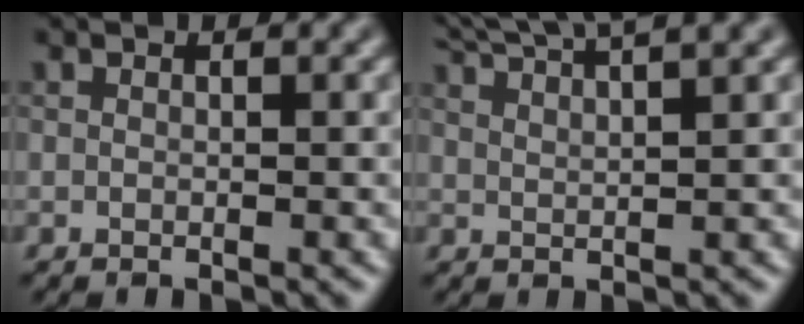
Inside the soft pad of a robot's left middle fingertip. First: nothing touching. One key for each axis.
{"total": 6.5, "fx": 5.4, "fy": 1.3, "fz": 3.4, "tx": -0.040, "ty": 0.030, "tz": 0.054}